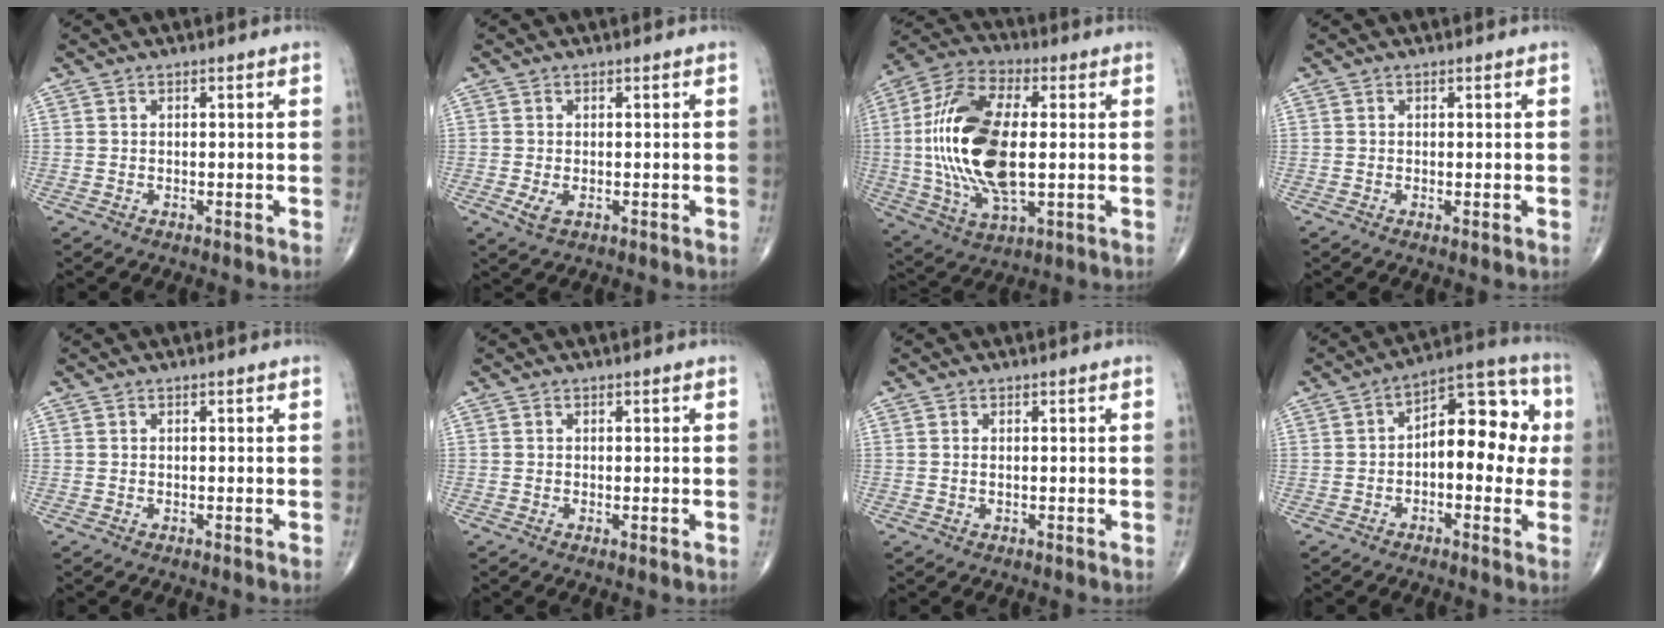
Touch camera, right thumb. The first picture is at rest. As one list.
[{"total": 2.3, "force": [-0.7, 1.1, 1.9], "torque": [-0.038, -0.005, -0.012]}, {"total": 21.4, "force": [0.5, 10.1, 18.9], "torque": [-0.393, 0.004, 0.009]}, {"total": 0.6, "force": [-0.2, 0.1, 0.6], "torque": [-0.011, -0.004, -0.004]}, {"total": 0.0}, {"total": 0.8, "force": [-0.2, 0.1, 0.8], "torque": [-0.015, -0.004, -0.005]}, {"total": 0.6, "force": [0.1, 0.2, 0.5], "torque": [-0.017, 0.000, 0.004]}, {"total": 13.6, "force": [0.3, 7.2, 11.5], "torque": [-0.120, 0.040, -0.006]}]